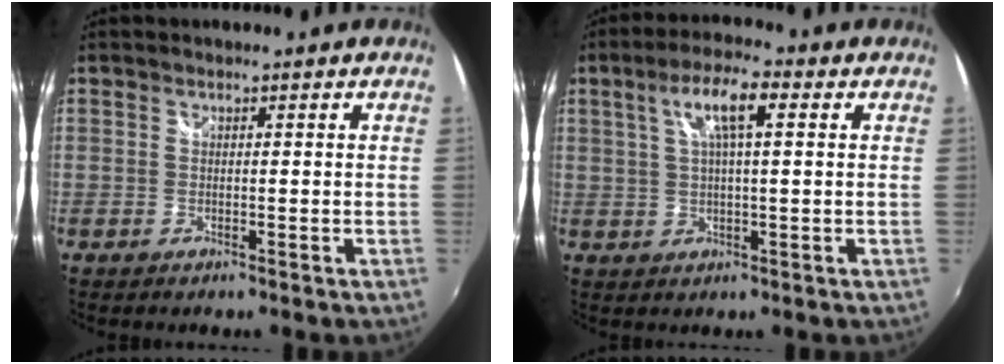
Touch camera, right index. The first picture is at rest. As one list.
[{"total": 7.7, "force": [2.6, 1.7, 7.1], "torque": [-0.131, 0.013, 0.046]}]